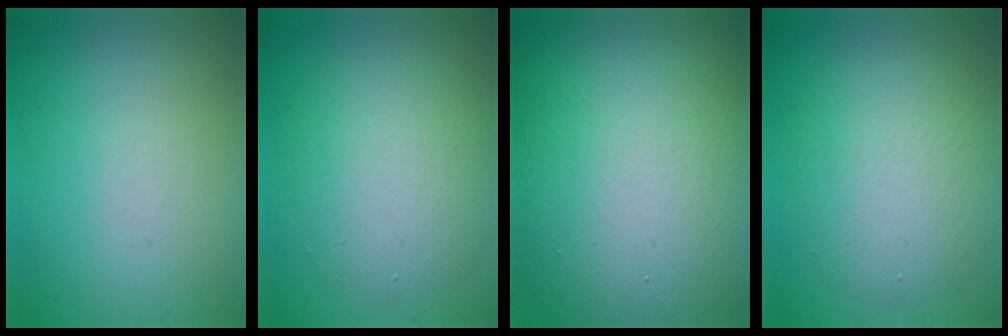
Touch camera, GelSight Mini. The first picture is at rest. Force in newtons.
{"total": 5.5, "press": 5.5, "slide": 0.4}
{"total": 20.6, "press": 20.6, "slide": 1.1}
{"total": 5.8, "press": 5.8, "slide": 0.2}